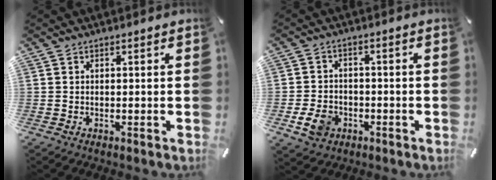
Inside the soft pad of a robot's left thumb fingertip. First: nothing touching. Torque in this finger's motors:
{"motor_torque": [0.39, 1.95, 0.15, -0.11, 0.00]}